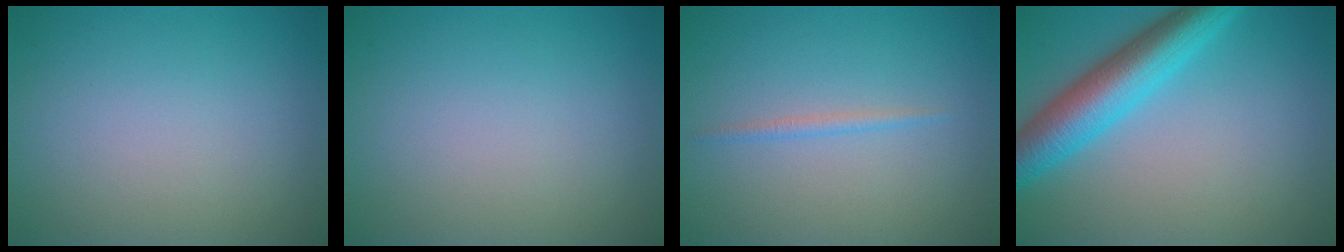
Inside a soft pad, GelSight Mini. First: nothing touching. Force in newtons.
{"total": 0.0}
{"total": 0.9, "press": 0.9, "slide": 0.1}
{"total": 6.6, "press": 6.6, "slide": 0.1}